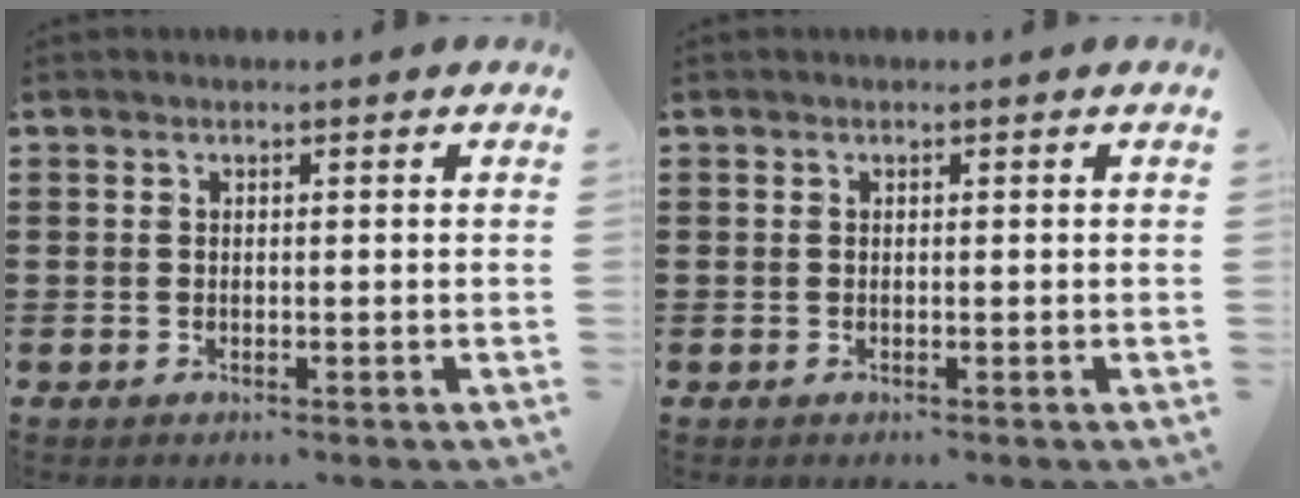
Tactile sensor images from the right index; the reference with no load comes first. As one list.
[{"total": 0.0}]